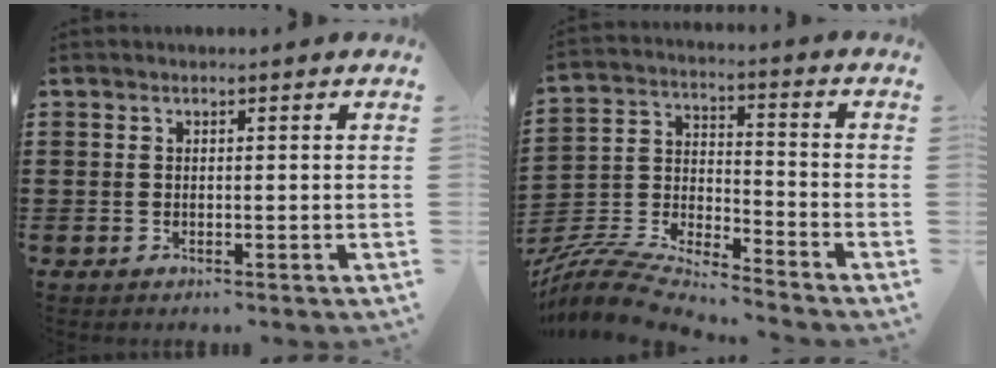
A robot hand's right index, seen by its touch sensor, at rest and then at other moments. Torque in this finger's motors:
{"motor_torque": [0.06, 0.21, 0.08, -0.01]}